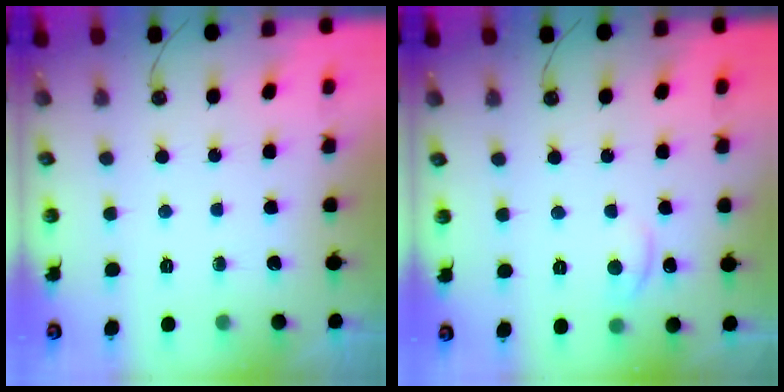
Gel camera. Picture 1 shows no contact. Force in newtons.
{"total": 1.2, "press": 1.1, "slide": 0.5}